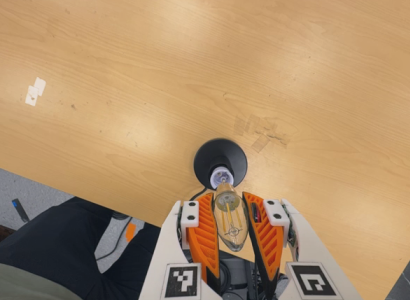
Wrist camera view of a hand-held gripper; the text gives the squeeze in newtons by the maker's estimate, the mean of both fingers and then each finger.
{"total": 21.9, "left": 24.4, "right": 19.3}